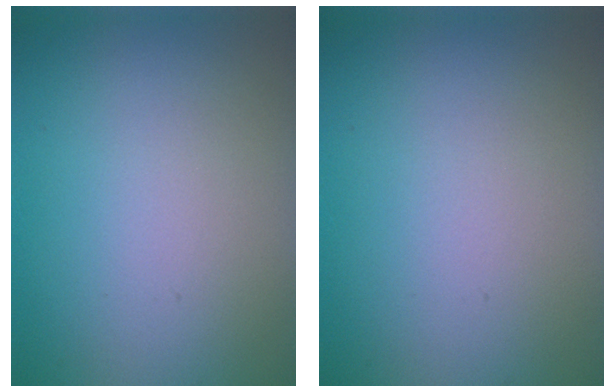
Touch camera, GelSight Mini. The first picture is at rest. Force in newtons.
{"total": 0.0}